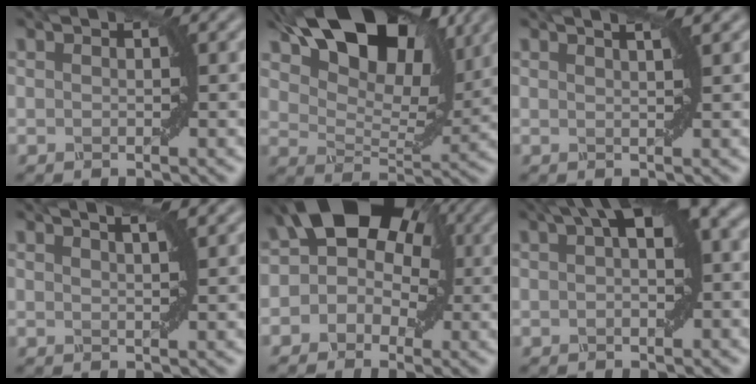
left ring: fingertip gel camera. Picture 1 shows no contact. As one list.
[{"total": 13.5, "force": [7.8, 6.5, 8.8], "torque": [-0.138, 0.020, 0.127]}, {"total": 2.3, "force": [1.5, 0.8, 1.6], "torque": [0.005, 0.009, -0.003]}, {"total": 2.8, "force": [1.9, 0.9, 1.8], "torque": [0.001, 0.014, 0.001]}, {"total": 10.2, "force": [2.4, 7.6, 6.4], "torque": [-0.046, 0.052, 0.001]}, {"total": 6.9, "force": [2.2, 2.7, 6.0], "torque": [-0.082, 0.025, 0.033]}]